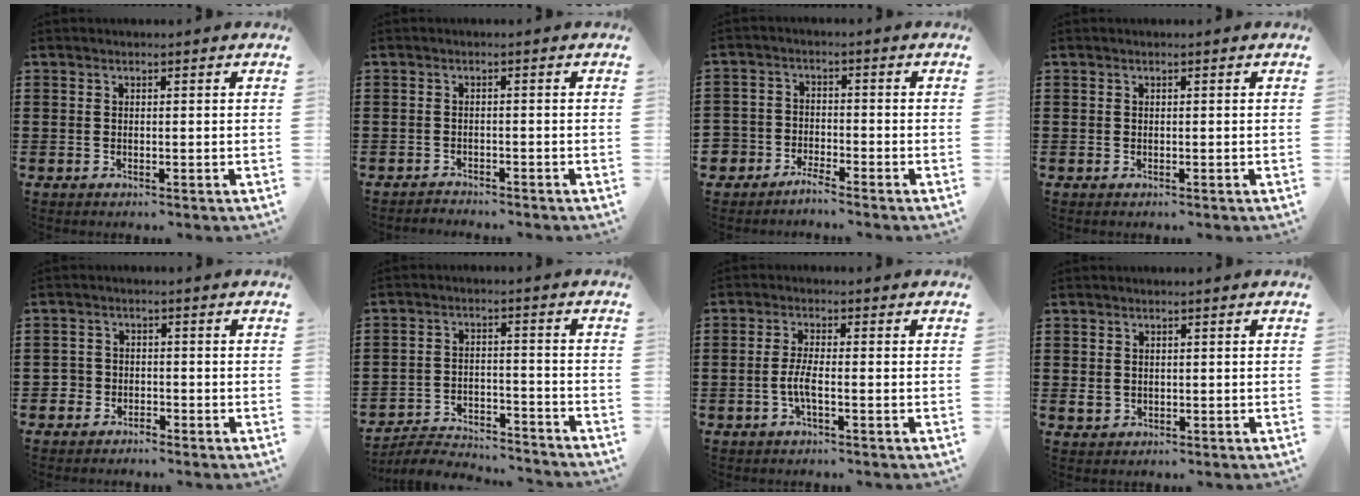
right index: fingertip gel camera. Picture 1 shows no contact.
{"total": 1.2, "force": [-1.2, -0.1, -0.1], "torque": [-0.001, 0.003, -0.027]}
{"total": 3.1, "force": [-3.1, 0.5, -0.1], "torque": [-0.008, -0.002, -0.064]}
{"total": 0.0}
{"total": 2.4, "force": [-2.0, 1.2, -0.2], "torque": [-0.005, 0.000, -0.046]}
{"total": 4.6, "force": [-4.6, 0.5, 0.6], "torque": [-0.020, 0.003, -0.095]}
{"total": 3.4, "force": [-1.1, 0.6, 3.1], "torque": [-0.077, -0.006, -0.028]}
{"total": 1.5, "force": [0.0, 1.4, 0.6], "torque": [-0.015, 0.003, -0.001]}